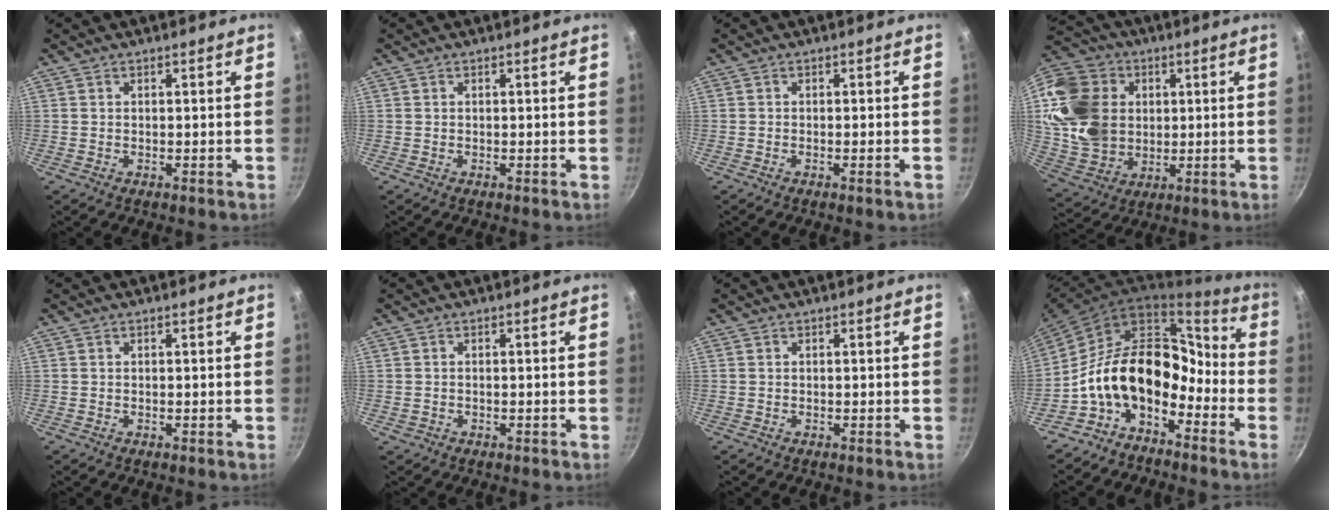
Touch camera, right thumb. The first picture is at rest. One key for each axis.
{"total": 0.0}
{"total": 1.1, "fx": -0.6, "fy": -0.1, "fz": 0.9, "tx": -0.023, "ty": 0.007, "tz": -0.009}
{"total": 20.0, "fx": 3.9, "fy": 16.0, "fz": 11.4, "tx": -0.202, "ty": 0.002, "tz": 0.086}
{"total": 0.0}
{"total": 0.5, "fx": -0.2, "fy": 0.4, "fz": 0.2, "tx": -0.006, "ty": 0.003, "tz": 0.000}
{"total": 0.0}
{"total": 17.1, "fx": -7.0, "fy": 10.7, "fz": 11.4, "tx": -0.155, "ty": 0.092, "tz": -0.147}